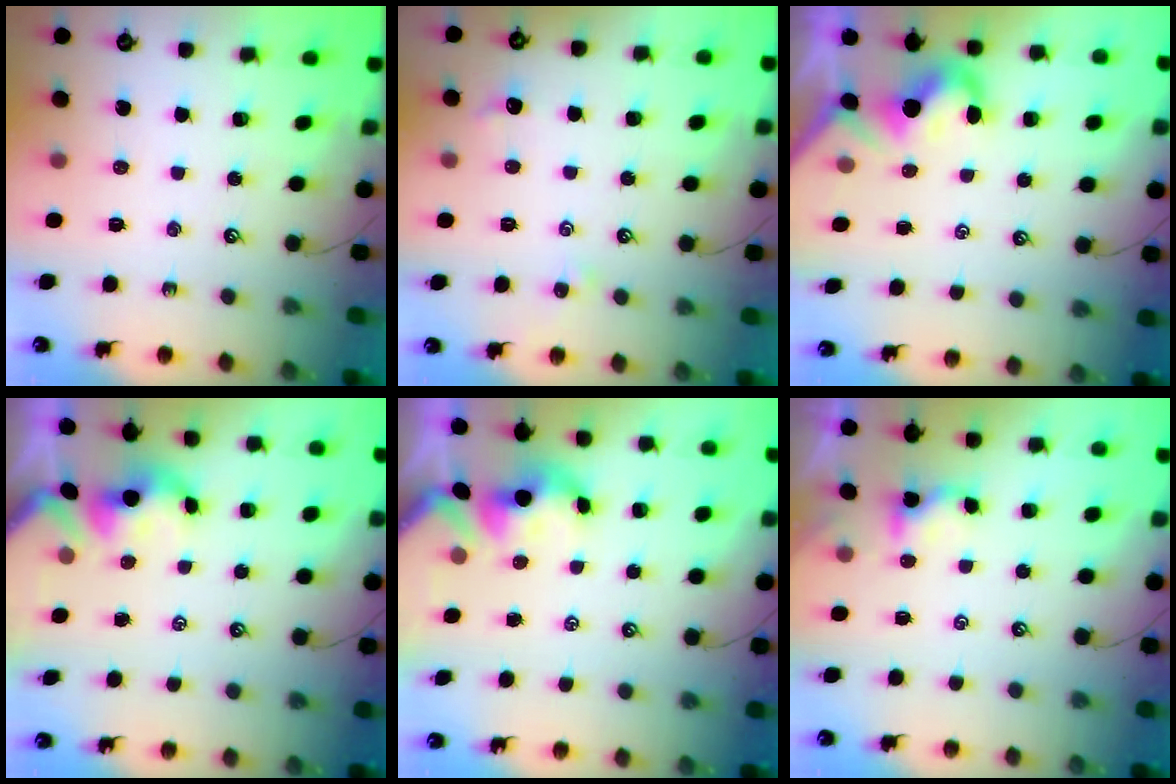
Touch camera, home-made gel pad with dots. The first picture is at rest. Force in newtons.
{"total": 1.1, "press": 1.0, "slide": 0.5}
{"total": 2.0, "press": 1.8, "slide": 0.9}
{"total": 0.9, "press": 0.5, "slide": 0.7}
{"total": 1.6, "press": 1.5, "slide": 0.7}
{"total": 2.9, "press": 2.9, "slide": 0.2}